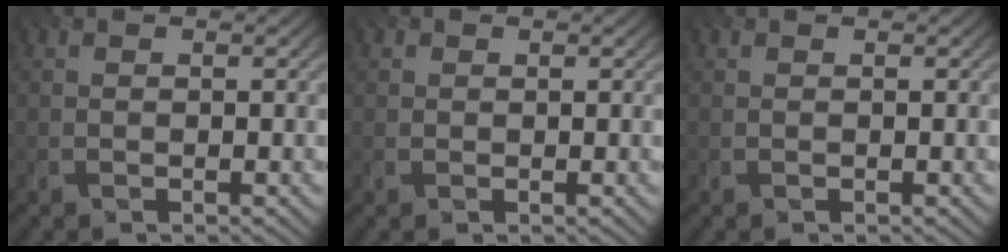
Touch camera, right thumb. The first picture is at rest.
{"total": 0.7, "force": [0.2, 0.6, 0.1], "torque": [0.000, 0.000, 0.004]}
{"total": 0.0}